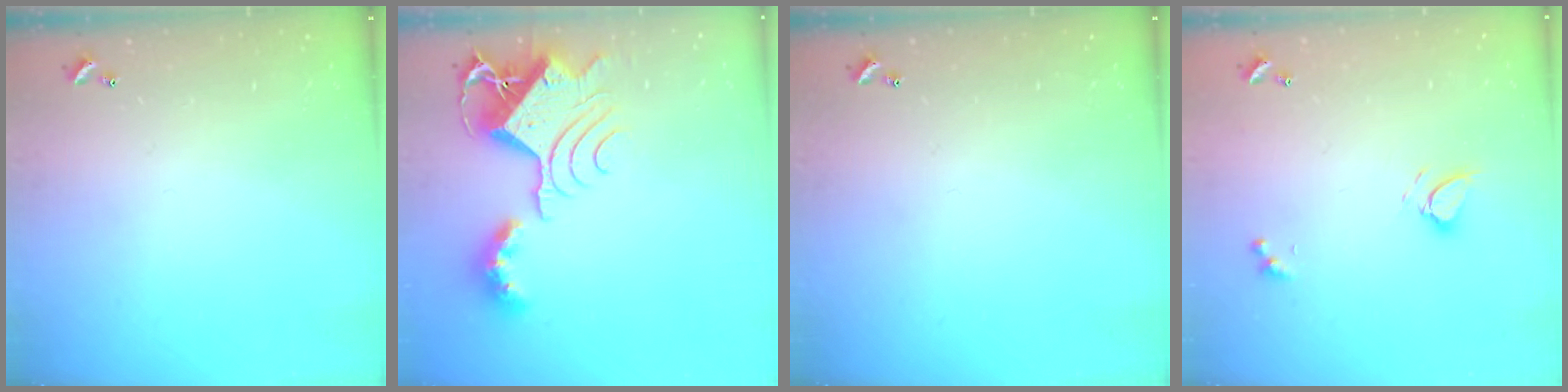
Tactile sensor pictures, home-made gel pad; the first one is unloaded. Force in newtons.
{"total": 15.6, "press": 15.5, "slide": 1.7}
{"total": 0.0}
{"total": 4.6, "press": 4.6, "slide": 0.6}